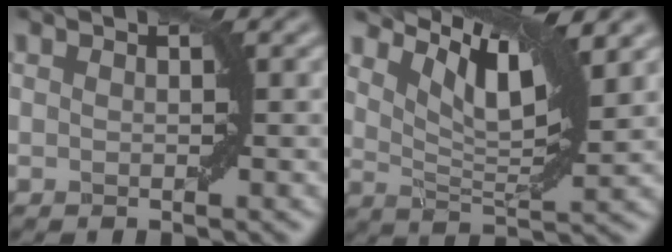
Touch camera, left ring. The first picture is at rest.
{"total": 7.4, "force": [4.7, 1.7, 5.4], "torque": [-0.098, 0.005, 0.088]}